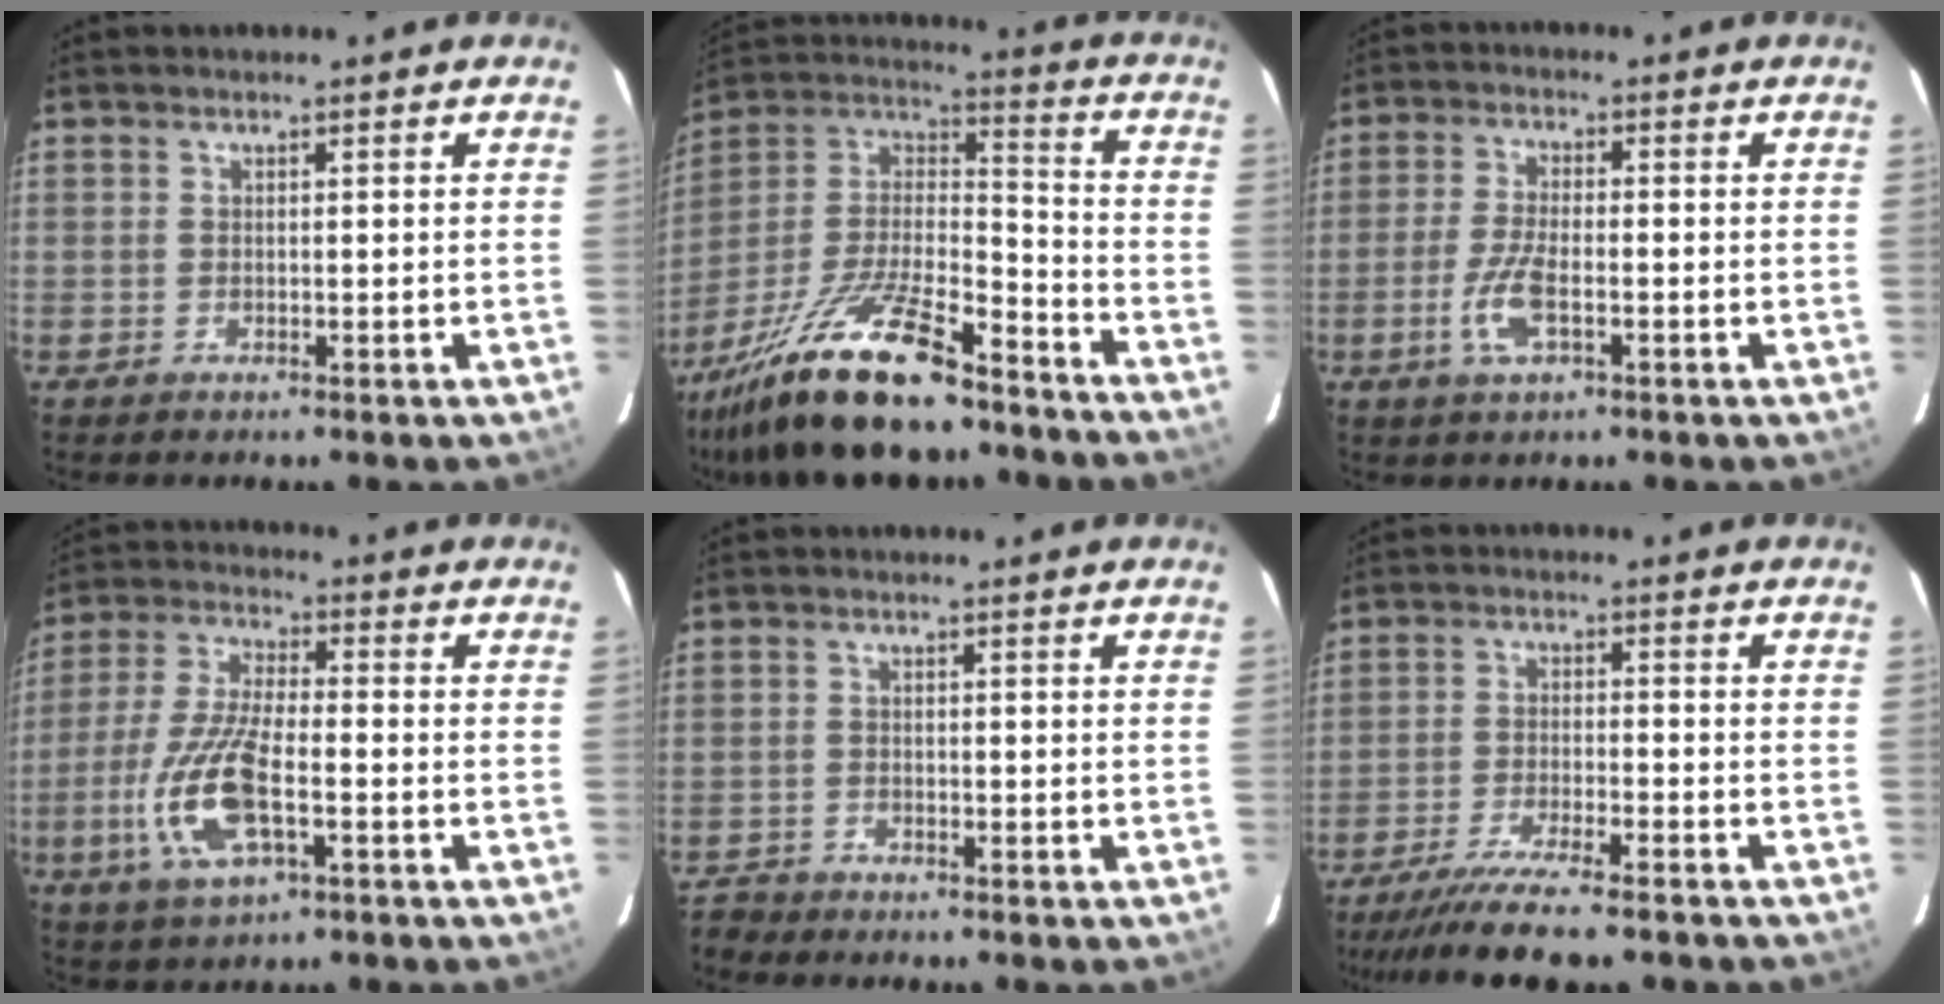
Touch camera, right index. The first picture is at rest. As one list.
[{"total": 23.9, "force": [-17.0, 6.7, 15.5], "torque": [-0.310, -0.017, -0.291]}, {"total": 6.6, "force": [-2.4, 2.4, 5.6], "torque": [-0.124, -0.003, -0.048]}, {"total": 13.8, "force": [-4.4, 4.8, 12.2], "torque": [-0.264, -0.008, -0.085]}, {"total": 3.3, "force": [-3.1, 1.2, 0.0], "torque": [-0.016, -0.006, -0.065]}, {"total": 12.4, "force": [-10.6, 1.3, 6.4], "torque": [-0.146, -0.031, -0.177]}]